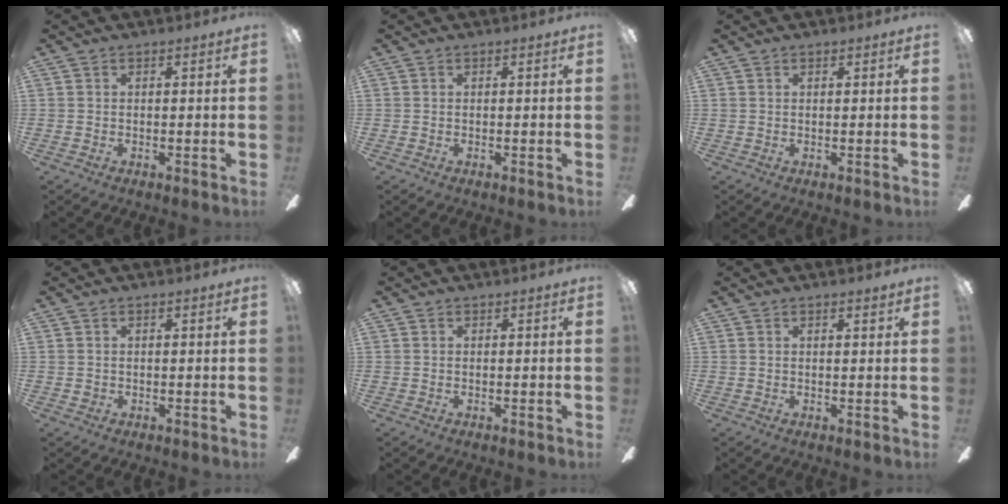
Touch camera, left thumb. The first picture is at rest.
{"total": 0.0}
{"total": 0.5, "force": [0.4, 0.1, 0.4], "torque": [-0.009, 0.001, 0.006]}
{"total": 0.7, "force": [0.1, 0.5, 0.5], "torque": [-0.010, 0.004, 0.000]}
{"total": 0.0}
{"total": 1.5, "force": [1.0, 0.1, 1.1], "torque": [-0.016, -0.004, 0.016]}